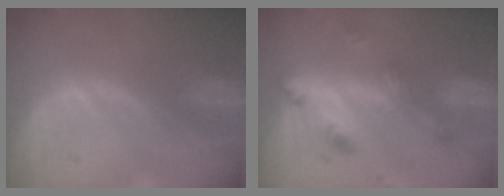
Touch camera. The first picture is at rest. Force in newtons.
{"total": 6.0, "press": 5.3, "slide": 2.8}